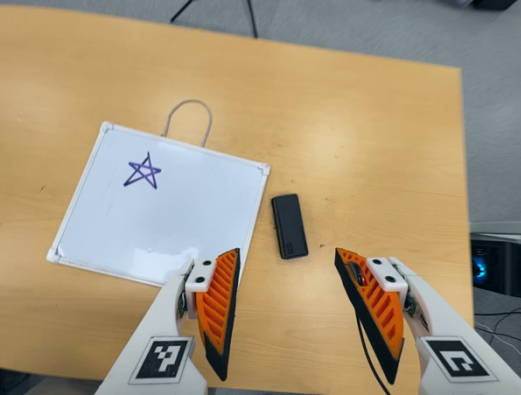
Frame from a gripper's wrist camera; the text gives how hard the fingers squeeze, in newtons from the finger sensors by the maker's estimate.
{"total": 0.0}